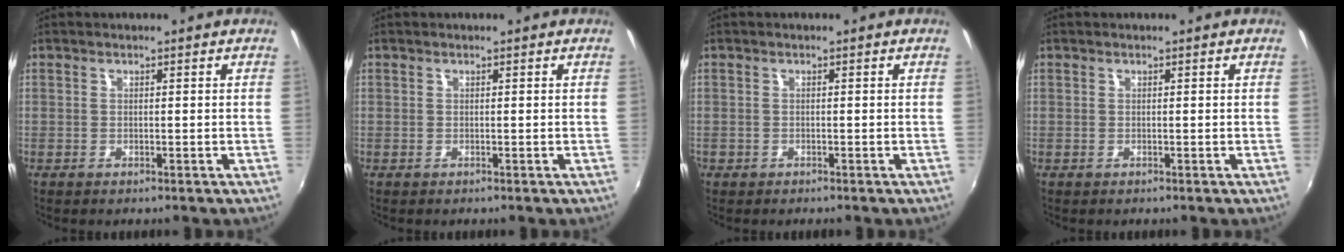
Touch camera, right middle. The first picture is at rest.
{"total": 0.0}
{"total": 0.8, "force": [-0.6, 0.6, 0.0], "torque": [-0.005, -0.002, -0.011]}
{"total": 0.0}